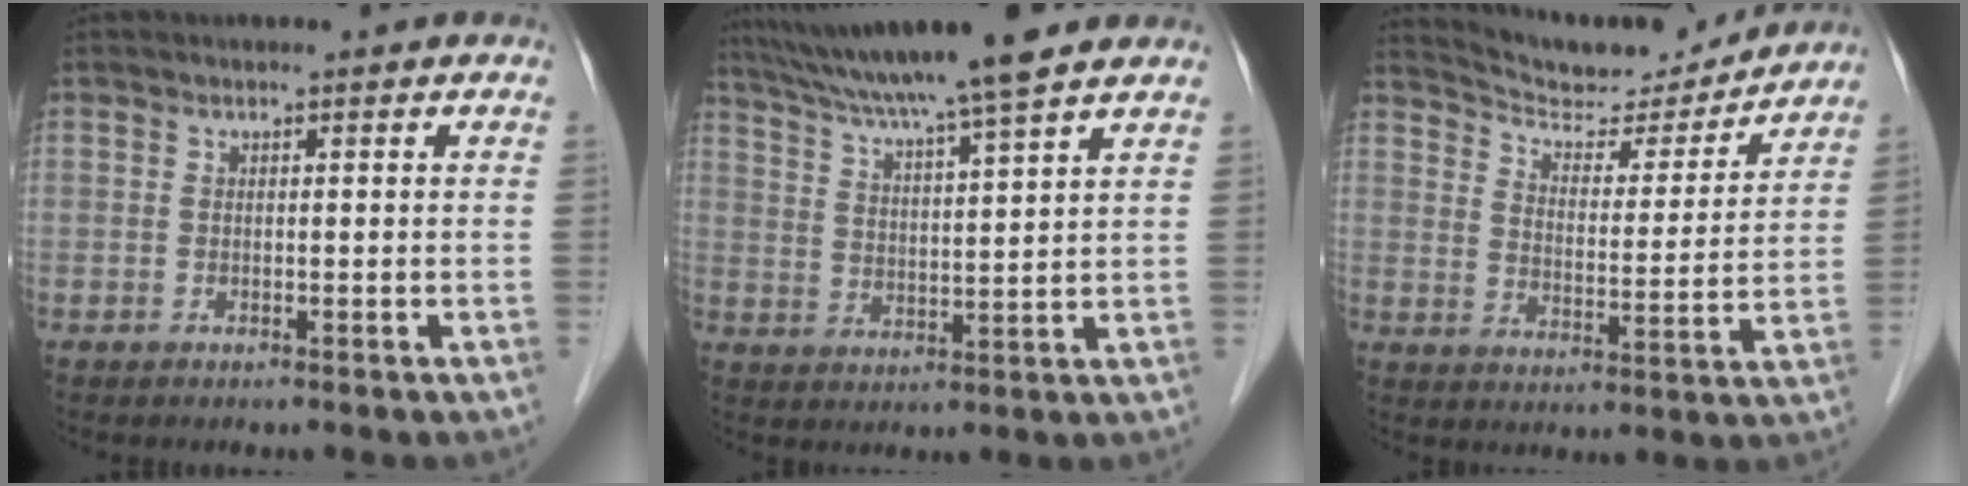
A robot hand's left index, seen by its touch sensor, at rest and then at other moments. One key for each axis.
{"total": 14.4, "fx": 12.0, "fy": -0.8, "fz": 8.0, "tx": -0.144, "ty": 0.018, "tz": 0.188}
{"total": 13.3, "fx": 13.0, "fy": 1.6, "fz": 2.5, "tx": -0.044, "ty": -0.010, "tz": 0.197}